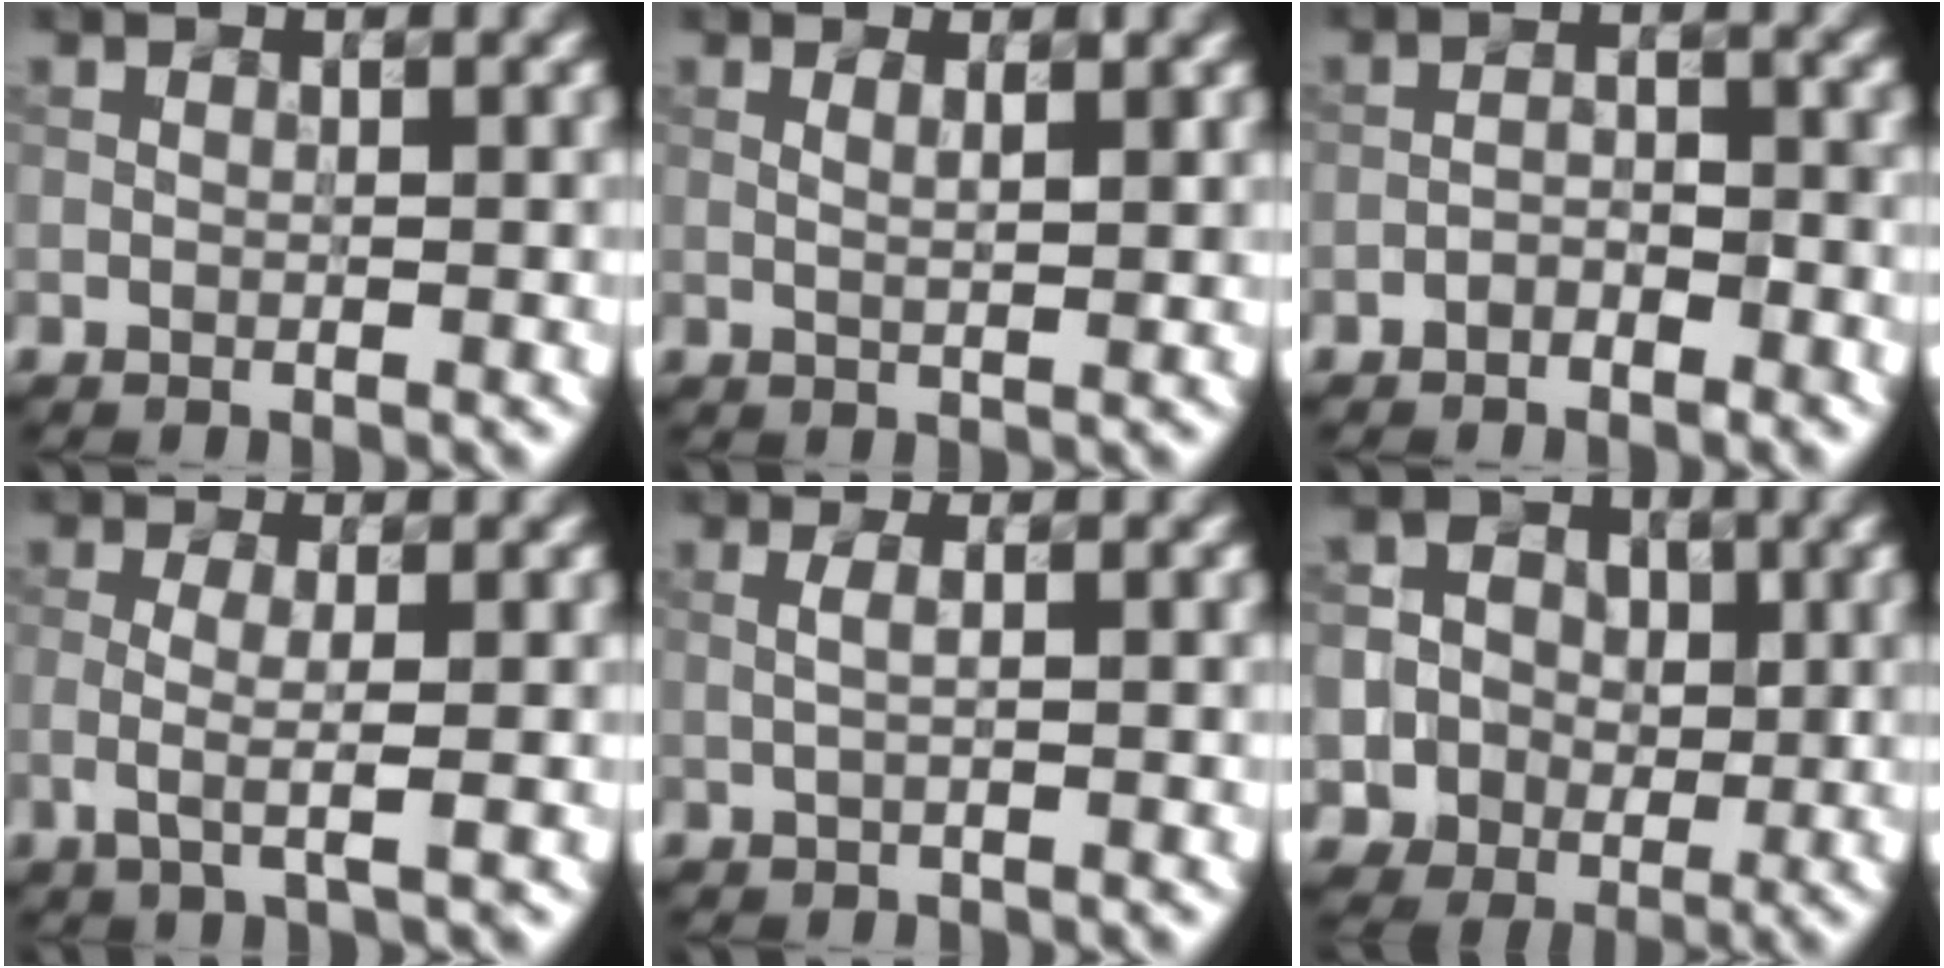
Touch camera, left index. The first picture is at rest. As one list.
[{"total": 1.3, "force": [0.6, 0.3, 1.2], "torque": [-0.020, 0.008, 0.014]}, {"total": 1.8, "force": [-1.5, 0.5, 0.7], "torque": [-0.020, 0.011, -0.020]}, {"total": 2.0, "force": [-0.6, 0.3, 1.9], "torque": [-0.049, -0.002, -0.005]}, {"total": 0.9, "force": [0.2, 0.1, 0.8], "torque": [-0.017, 0.001, 0.004]}, {"total": 6.1, "force": [-0.7, 5.9, 1.0], "torque": [-0.026, 0.028, -0.025]}]